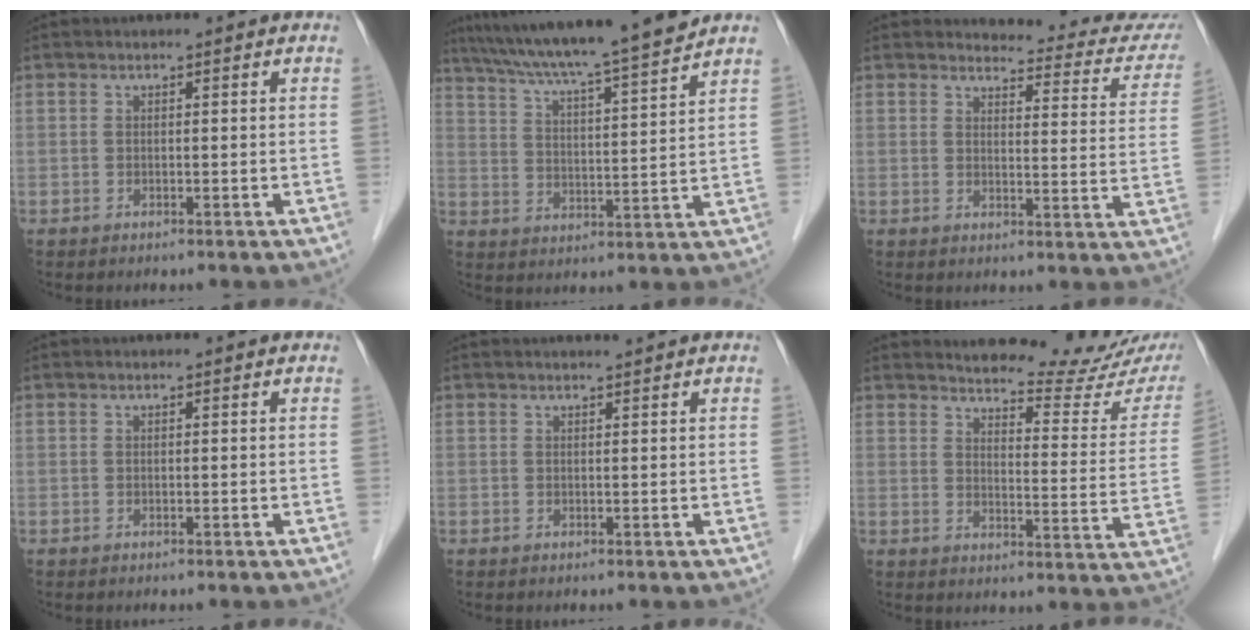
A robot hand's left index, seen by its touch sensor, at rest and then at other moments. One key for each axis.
{"total": 16.3, "fx": 14.4, "fy": -1.4, "fz": 7.5, "tx": -0.131, "ty": -0.005, "tz": 0.215}
{"total": 14.3, "fx": 14.0, "fy": 2.3, "fz": 1.8, "tx": 0.012, "ty": -0.074, "tz": 0.125}
{"total": 0.0}
{"total": 0.8, "fx": 0.7, "fy": -0.3, "fz": 0.1, "tx": -0.008, "ty": -0.004, "tz": 0.015}
{"total": 15.4, "fx": 14.6, "fy": 1.3, "fz": 4.9, "tx": -0.055, "ty": -0.074, "tz": 0.162}